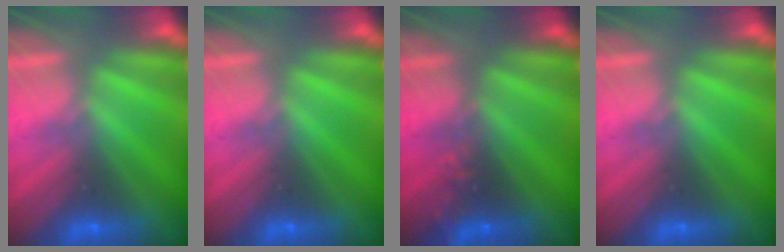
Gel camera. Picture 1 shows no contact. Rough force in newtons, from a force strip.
{"total": 0.0}
{"total": 2.4}
{"total": 0.0}